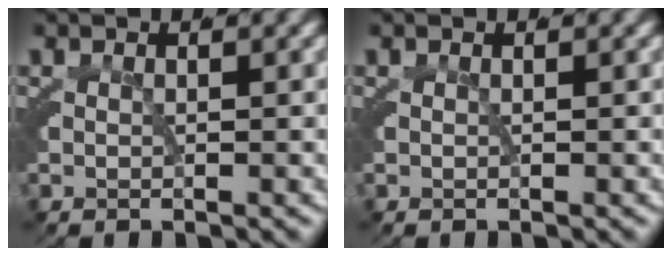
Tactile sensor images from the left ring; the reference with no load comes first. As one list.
[{"total": 0.0}]